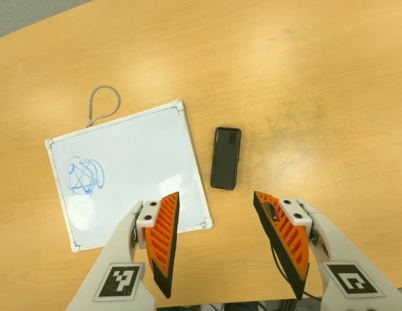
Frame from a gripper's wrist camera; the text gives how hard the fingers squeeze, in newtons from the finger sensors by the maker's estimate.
{"total": 0.0}